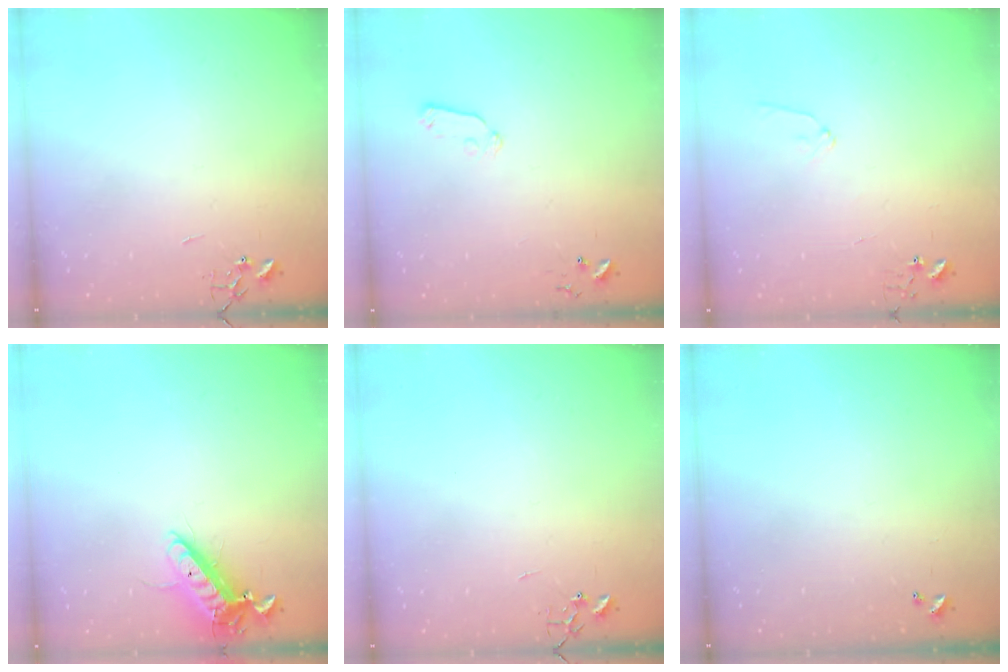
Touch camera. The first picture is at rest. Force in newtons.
{"total": 5.9, "press": 5.9, "slide": 0.8}
{"total": 6.5, "press": 6.5, "slide": 0.6}
{"total": 13.1, "press": 13.0, "slide": 2.3}
{"total": 0.0}
{"total": 0.0}